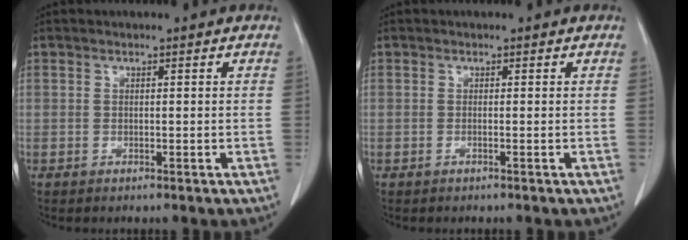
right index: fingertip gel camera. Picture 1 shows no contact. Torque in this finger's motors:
{"motor_torque": [0.00, 0.00, 0.00, 0.00]}